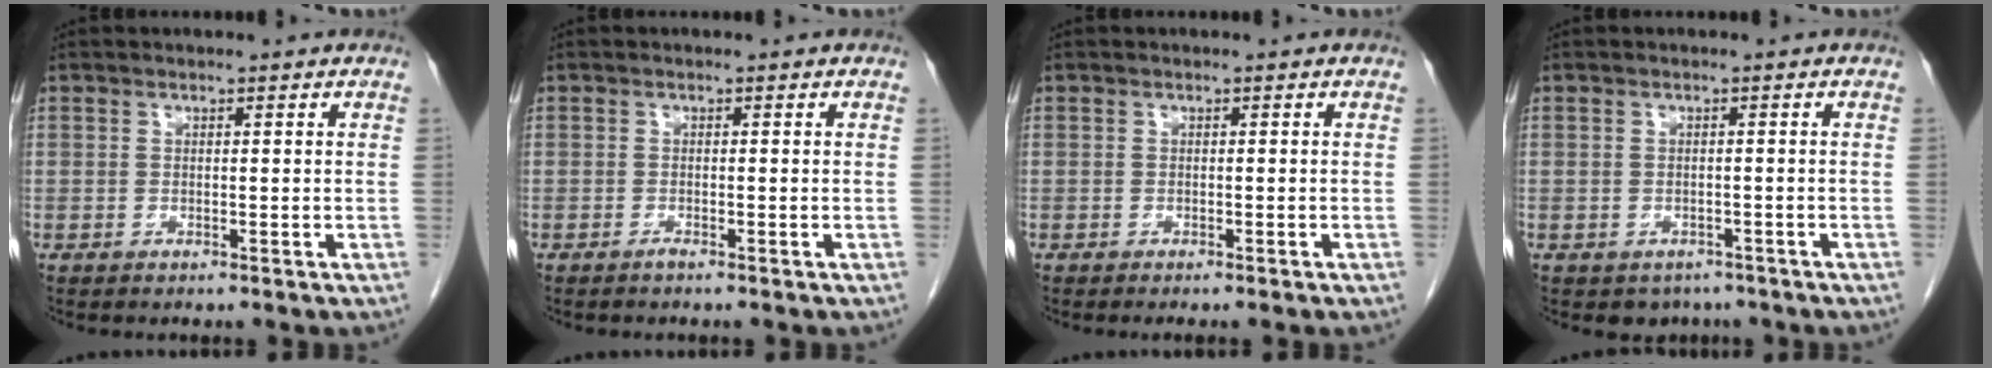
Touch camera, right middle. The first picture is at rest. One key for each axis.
{"total": 0.6, "fx": -0.5, "fy": -0.1, "fz": 0.3, "tx": -0.007, "ty": 0.000, "tz": -0.009}
{"total": 1.6, "fx": -1.3, "fy": -0.1, "fz": 0.9, "tx": -0.013, "ty": 0.000, "tz": -0.015}
{"total": 2.9, "fx": -2.2, "fy": 1.9, "fz": 0.5, "tx": -0.005, "ty": 0.005, "tz": -0.026}